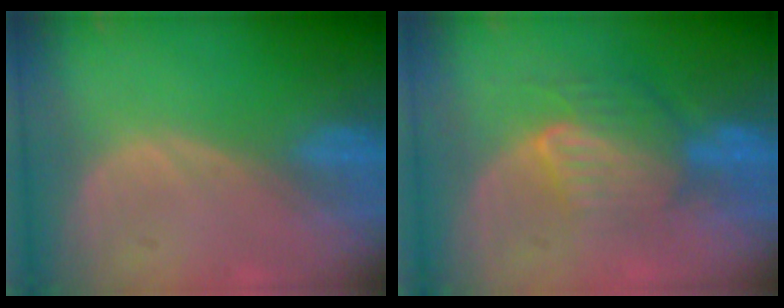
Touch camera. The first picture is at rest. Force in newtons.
{"total": 7.9, "press": 7.3, "slide": 3.1}